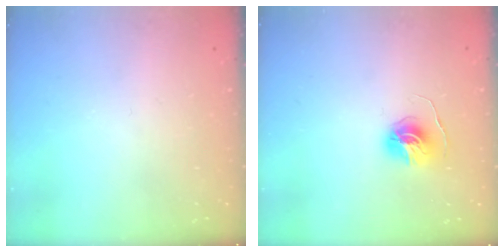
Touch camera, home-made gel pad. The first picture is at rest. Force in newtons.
{"total": 6.0, "press": 6.0, "slide": 0.6}